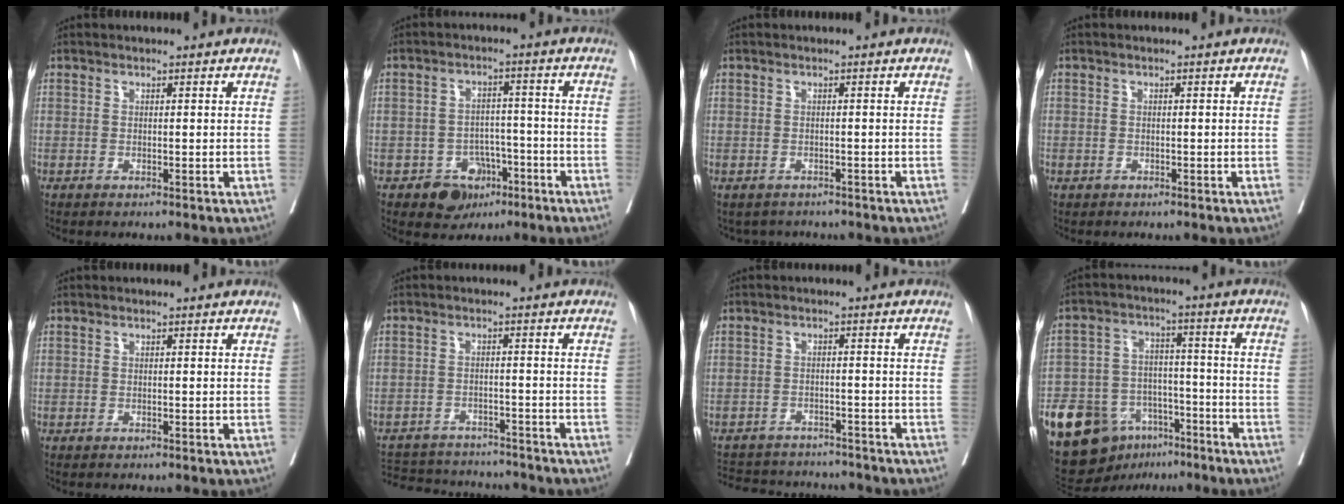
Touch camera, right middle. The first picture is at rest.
{"total": 6.0, "force": [-3.4, 4.6, 1.9], "torque": [-0.019, 0.013, -0.043]}
{"total": 3.0, "force": [-2.7, 1.4, 0.0], "torque": [0.000, 0.003, -0.037]}
{"total": 0.5, "force": [-0.4, 0.4, 0.1], "torque": [0.001, 0.003, -0.009]}
{"total": 0.0}
{"total": 13.8, "force": [-12.9, 3.8, 3.4], "torque": [-0.069, 0.008, -0.174]}
{"total": 12.4, "force": [-11.5, 3.7, 2.8], "torque": [-0.056, 0.010, -0.153]}
{"total": 17.1, "force": [-10.2, 10.8, 8.5], "torque": [-0.160, 0.027, -0.165]}